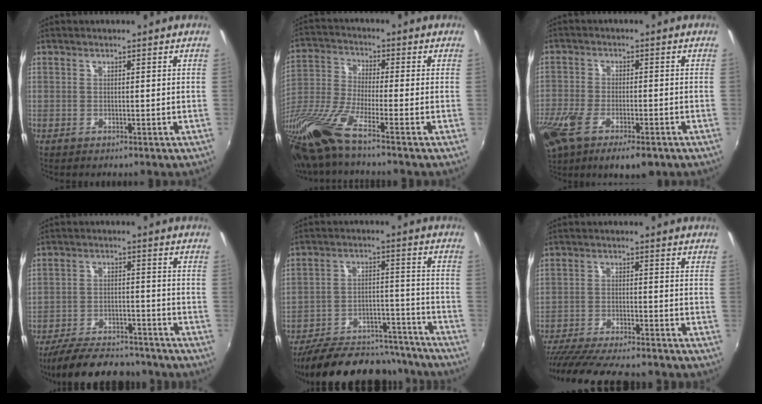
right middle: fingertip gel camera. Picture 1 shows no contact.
{"total": 16.0, "force": [-11.4, 1.4, 11.1], "torque": [-0.238, -0.041, -0.229]}
{"total": 15.9, "force": [-8.9, 6.8, 11.3], "torque": [-0.260, -0.058, -0.153]}
{"total": 18.5, "force": [-15.8, 5.8, 7.7], "torque": [-0.164, -0.005, -0.224]}
{"total": 26.5, "force": [-22.9, 8.8, 9.8], "torque": [-0.188, 0.022, -0.298]}
{"total": 19.6, "force": [-17.0, 3.6, 9.0], "torque": [-0.179, -0.034, -0.263]}